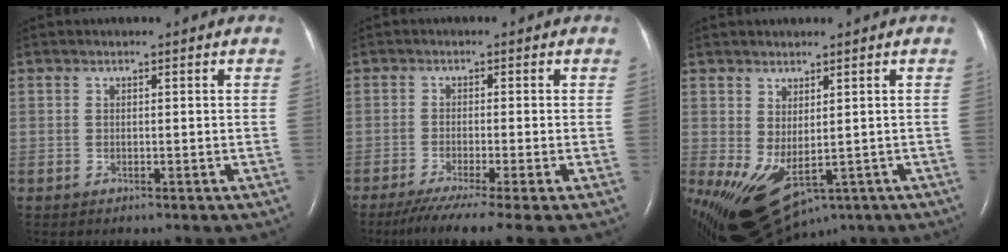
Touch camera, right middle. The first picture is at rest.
{"total": 8.4, "force": [-6.4, -0.9, 5.3], "torque": [-0.078, -0.028, -0.101]}
{"total": 12.0, "force": [-4.4, 6.1, 9.3], "torque": [-0.178, -0.012, -0.048]}